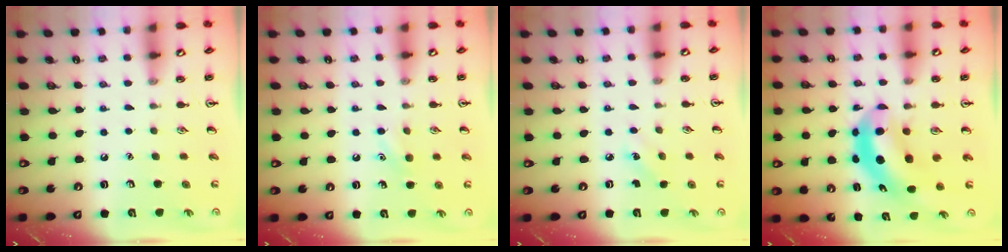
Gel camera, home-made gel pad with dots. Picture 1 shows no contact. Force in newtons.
{"total": 5.9, "press": 5.6, "slide": 1.9}
{"total": 2.3, "press": 2.2, "slide": 0.8}
{"total": 6.6, "press": 6.3, "slide": 2.1}